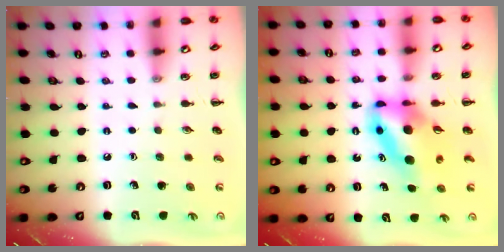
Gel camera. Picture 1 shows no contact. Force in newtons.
{"total": 9.1, "press": 8.7, "slide": 2.6}